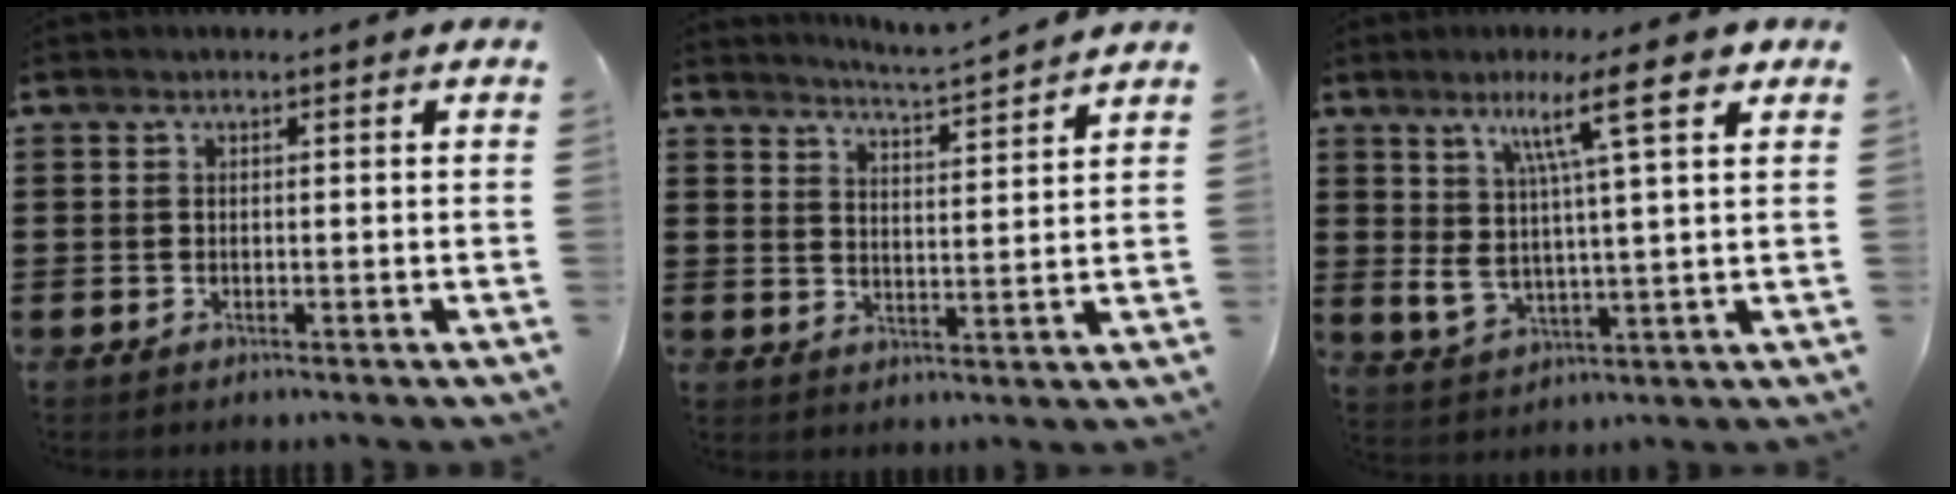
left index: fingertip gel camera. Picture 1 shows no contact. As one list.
[{"total": 3.6, "force": [3.5, -1.1, 0.3], "torque": [-0.022, -0.030, 0.056]}, {"total": 12.3, "force": [6.1, 2.6, 10.3], "torque": [-0.185, -0.015, 0.096]}]